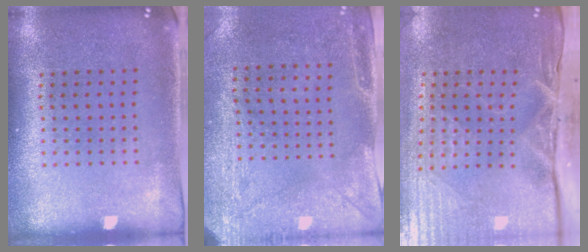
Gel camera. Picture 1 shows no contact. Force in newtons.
{"total": 3.0, "press": 2.4, "slide": 1.8}
{"total": 5.0, "press": 4.2, "slide": 2.7}